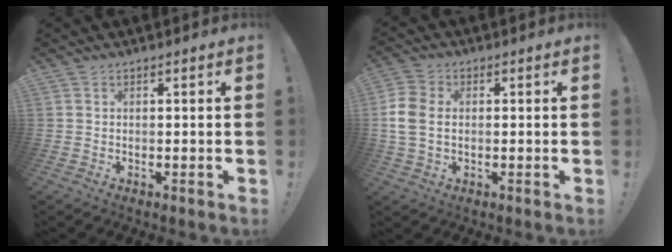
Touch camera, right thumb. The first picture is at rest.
{"total": 8.4, "force": [0.2, 6.2, 5.8], "torque": [-0.130, 0.003, 0.008]}